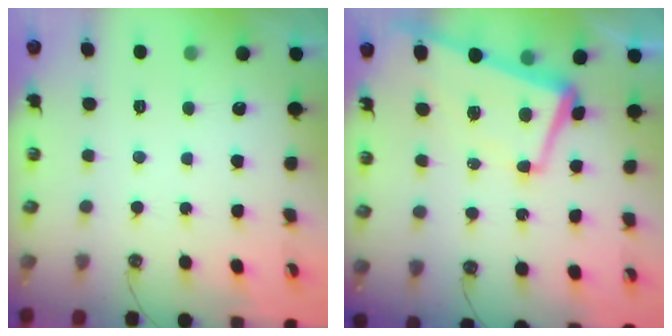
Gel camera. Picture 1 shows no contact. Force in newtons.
{"total": 2.2, "press": 1.4, "slide": 1.8}